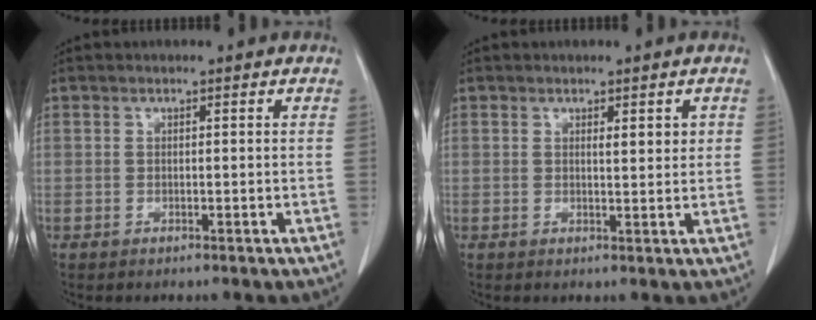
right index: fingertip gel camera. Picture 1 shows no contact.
{"total": 2.0, "force": [0.8, 0.5, 1.8], "torque": [-0.026, -0.005, 0.013]}